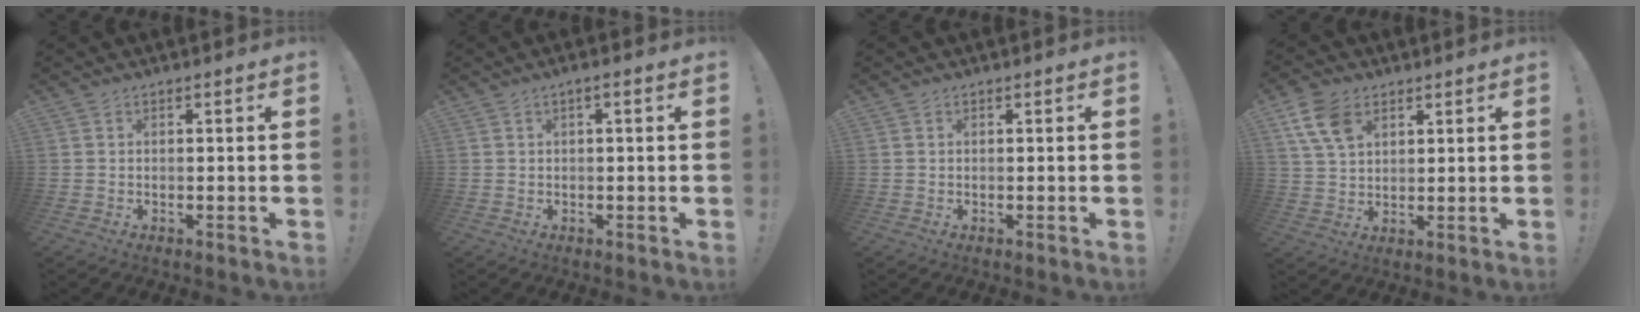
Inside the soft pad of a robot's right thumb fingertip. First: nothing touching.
{"total": 1.7, "force": [0.0, 0.0, 1.7], "torque": [-0.024, -0.001, -0.003]}
{"total": 0.0}
{"total": 9.9, "force": [4.8, 6.4, 5.9], "torque": [-0.114, -0.007, 0.095]}